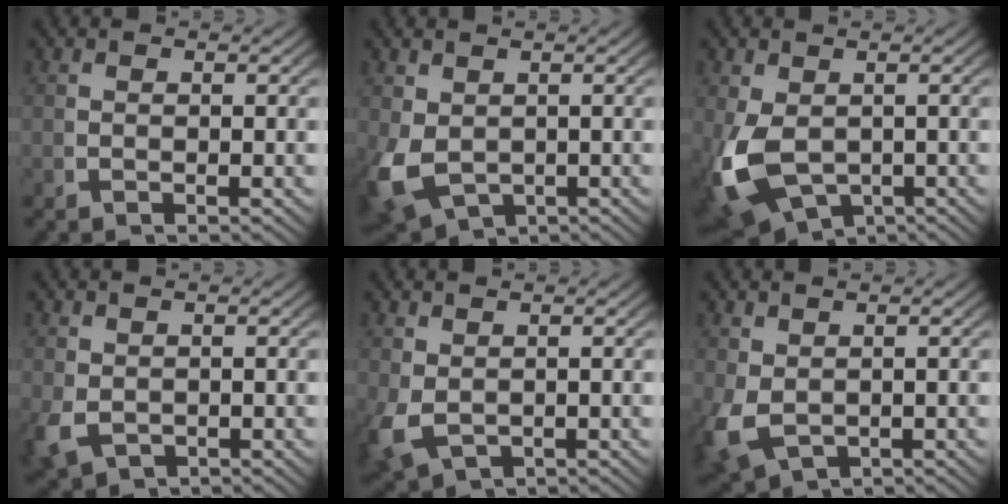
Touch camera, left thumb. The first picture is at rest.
{"total": 6.4, "force": [-2.0, 4.9, 3.6], "torque": [-0.097, -0.044, -0.006]}
{"total": 7.2, "force": [-2.0, 5.1, 4.7], "torque": [-0.122, -0.039, -0.014]}
{"total": 3.3, "force": [-0.9, 2.6, 1.7], "torque": [-0.053, -0.025, 0.003]}
{"total": 3.6, "force": [-0.8, 2.8, 2.2], "torque": [-0.059, -0.027, 0.010]}
{"total": 4.5, "force": [-1.2, 3.4, 2.7], "torque": [-0.072, -0.034, 0.006]}